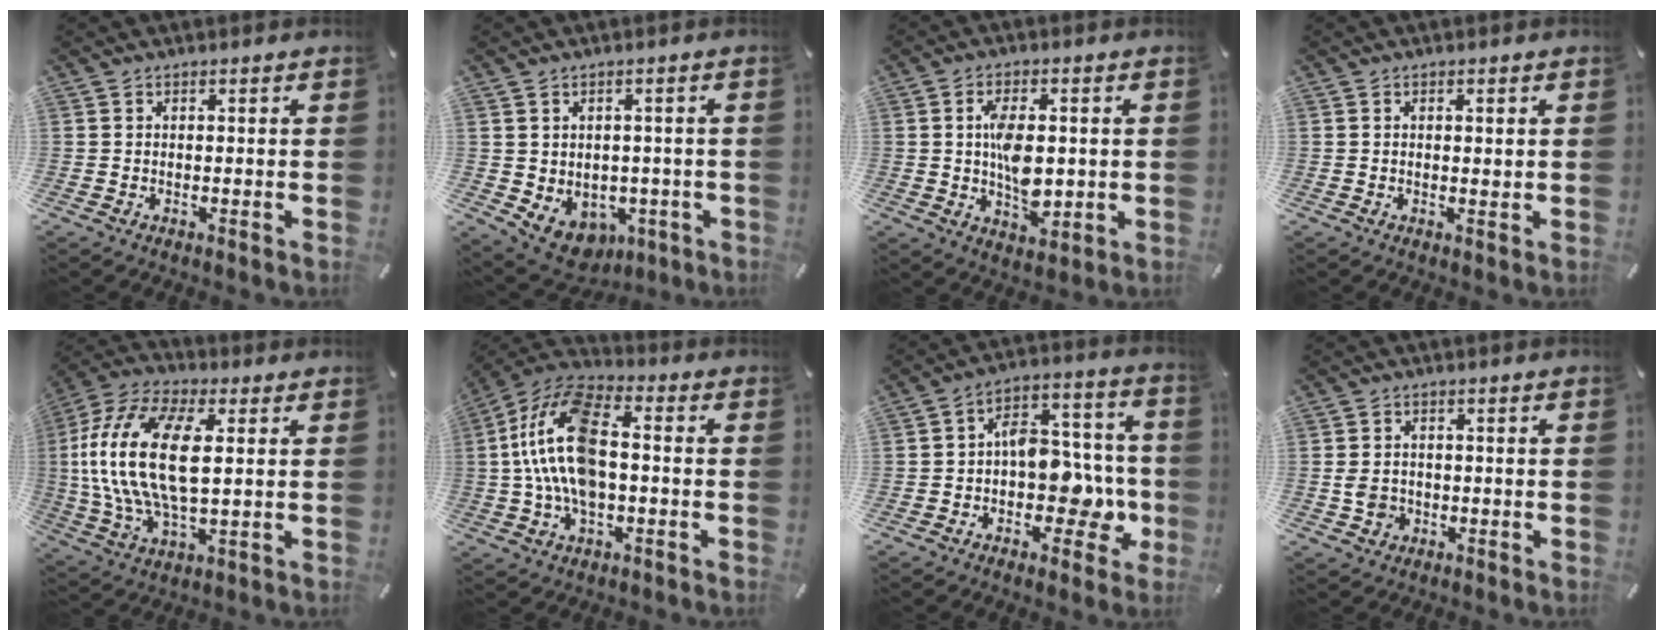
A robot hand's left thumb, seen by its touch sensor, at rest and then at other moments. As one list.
[{"total": 5.5, "force": [-1.3, 5.1, 1.8], "torque": [-0.034, -0.010, -0.021]}, {"total": 9.4, "force": [-0.1, 5.4, 7.7], "torque": [-0.133, 0.001, -0.004]}, {"total": 0.9, "force": [0.2, 0.4, 0.8], "torque": [-0.008, -0.001, 0.001]}, {"total": 19.9, "force": [3.1, 10.1, 16.9], "torque": [-0.375, -0.004, 0.049]}, {"total": 16.6, "force": [-0.5, 9.4, 13.7], "torque": [-0.300, 0.005, -0.013]}, {"total": 13.4, "force": [-2.5, 9.6, 9.0], "torque": [-0.116, 0.009, -0.033]}, {"total": 3.6, "force": [-0.9, 3.2, 1.3], "torque": [-0.014, 0.003, -0.018]}]